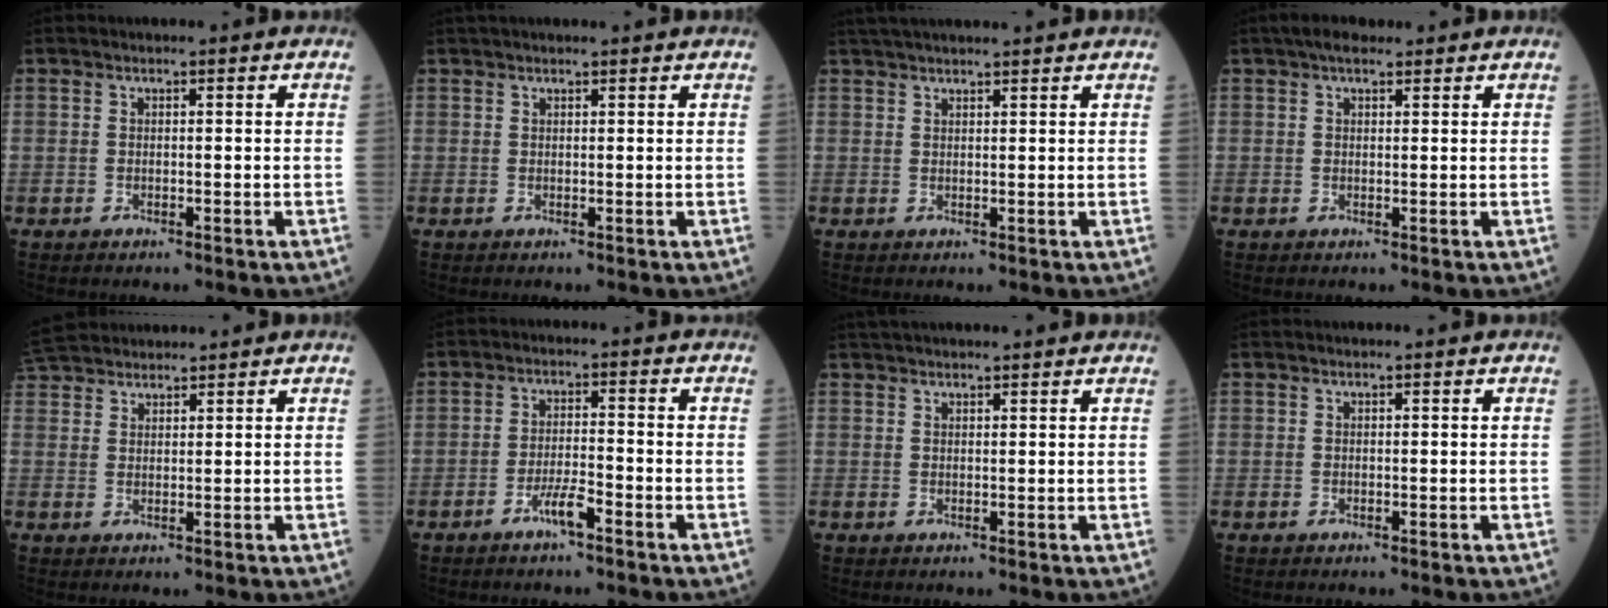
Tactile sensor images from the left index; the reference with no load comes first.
{"total": 3.3, "force": [3.0, 0.0, 1.4], "torque": [-0.013, 0.032, 0.042]}
{"total": 8.6, "force": [7.7, 0.2, 3.9], "torque": [-0.061, 0.036, 0.109]}
{"total": 3.6, "force": [2.7, 1.3, 2.0], "torque": [-0.035, 0.023, 0.043]}
{"total": 8.0, "force": [7.4, 1.9, 2.2], "torque": [-0.044, 0.039, 0.136]}
{"total": 3.7, "force": [-2.5, 0.3, 2.6], "torque": [-0.054, -0.001, -0.049]}
{"total": 7.0, "force": [6.4, 0.4, 2.7], "torque": [-0.039, 0.037, 0.090]}
{"total": 0.0}